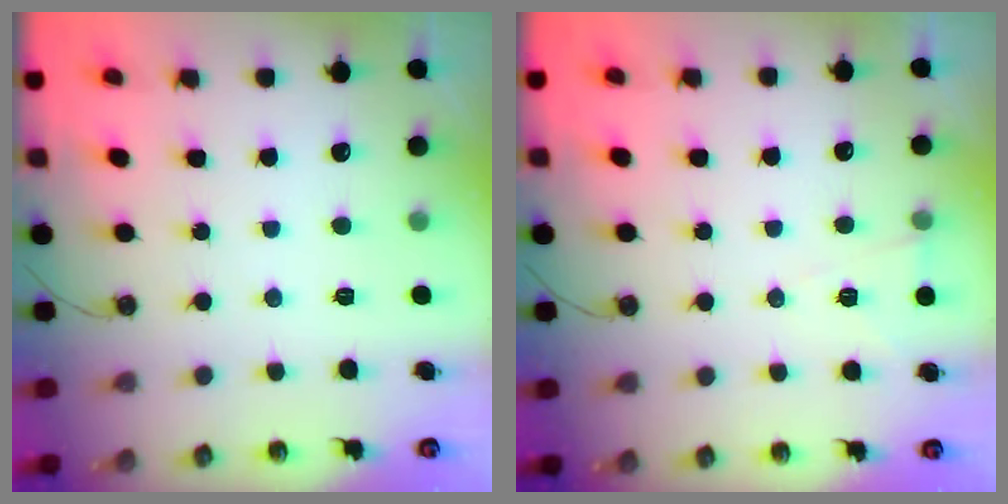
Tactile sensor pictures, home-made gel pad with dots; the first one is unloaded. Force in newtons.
{"total": 5.6, "press": 3.7, "slide": 4.2}